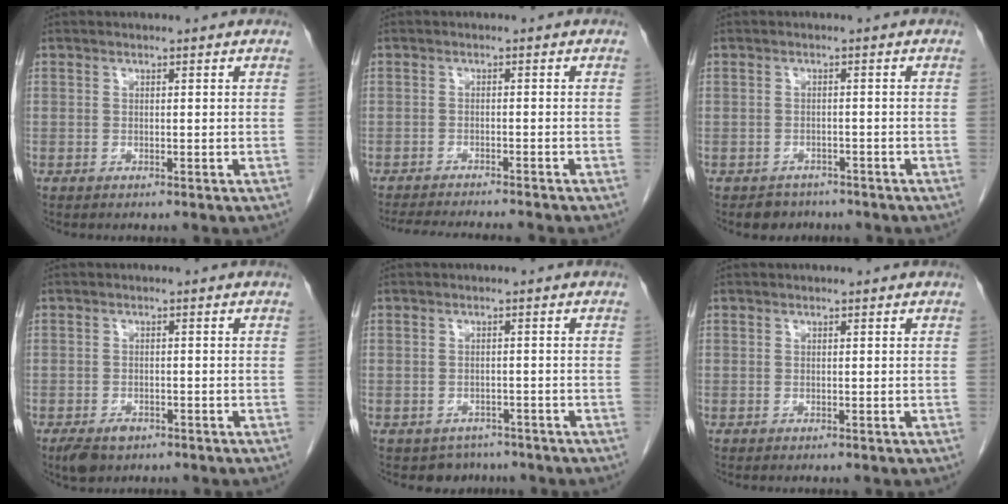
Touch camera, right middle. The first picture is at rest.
{"total": 10.3, "force": [-9.4, 0.2, 4.1], "torque": [-0.054, -0.019, -0.132]}
{"total": 2.9, "force": [-2.4, 1.6, -0.1], "torque": [-0.012, 0.003, -0.034]}
{"total": 3.5, "force": [-2.3, 1.9, 1.8], "torque": [-0.034, -0.004, -0.031]}
{"total": 3.5, "force": [-2.8, 2.1, -0.1], "torque": [-0.001, 0.004, -0.039]}
{"total": 0.0}